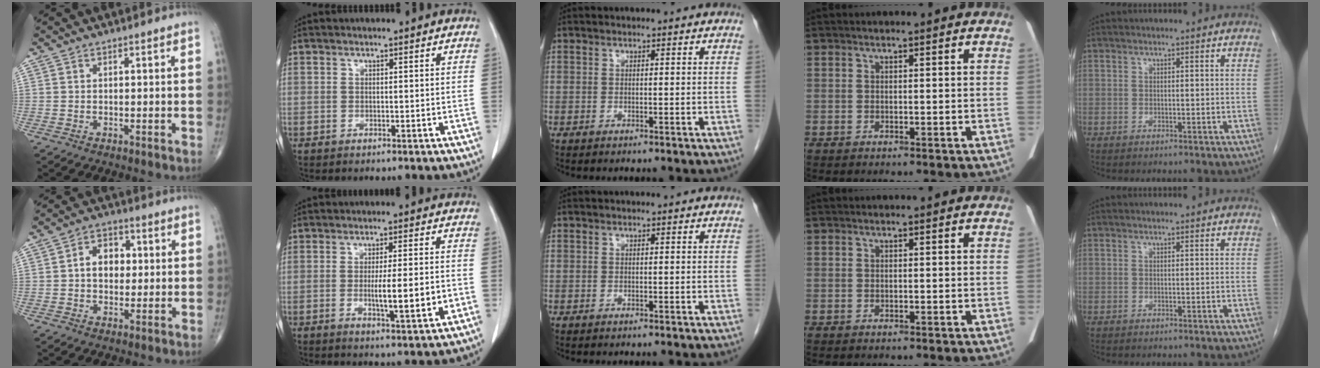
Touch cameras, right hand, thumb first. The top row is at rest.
{"thumb": {"total": 7.1, "force": [0.6, 5.2, 4.7], "torque": [-0.049, 0.016, 0.005]}, "index": {"total": 7.7, "force": [-1.5, 0.6, 7.5], "torque": [-0.118, -0.013, -0.022]}}